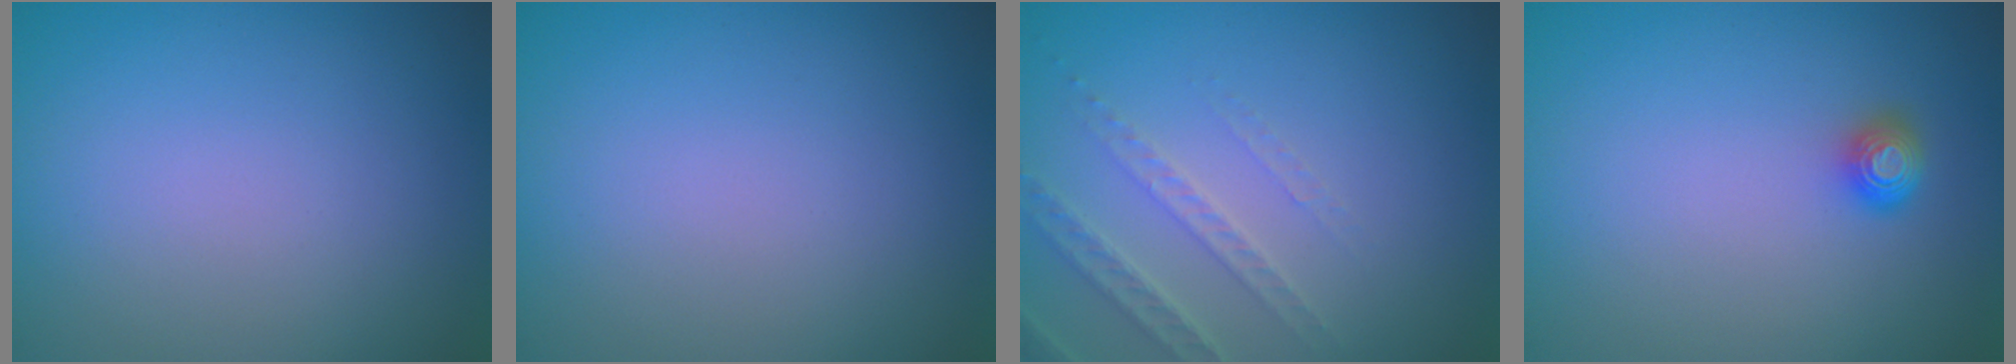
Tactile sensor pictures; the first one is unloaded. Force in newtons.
{"total": 0.0}
{"total": 2.5, "press": 2.4, "slide": 0.7}
{"total": 1.6, "press": 1.2, "slide": 1.0}